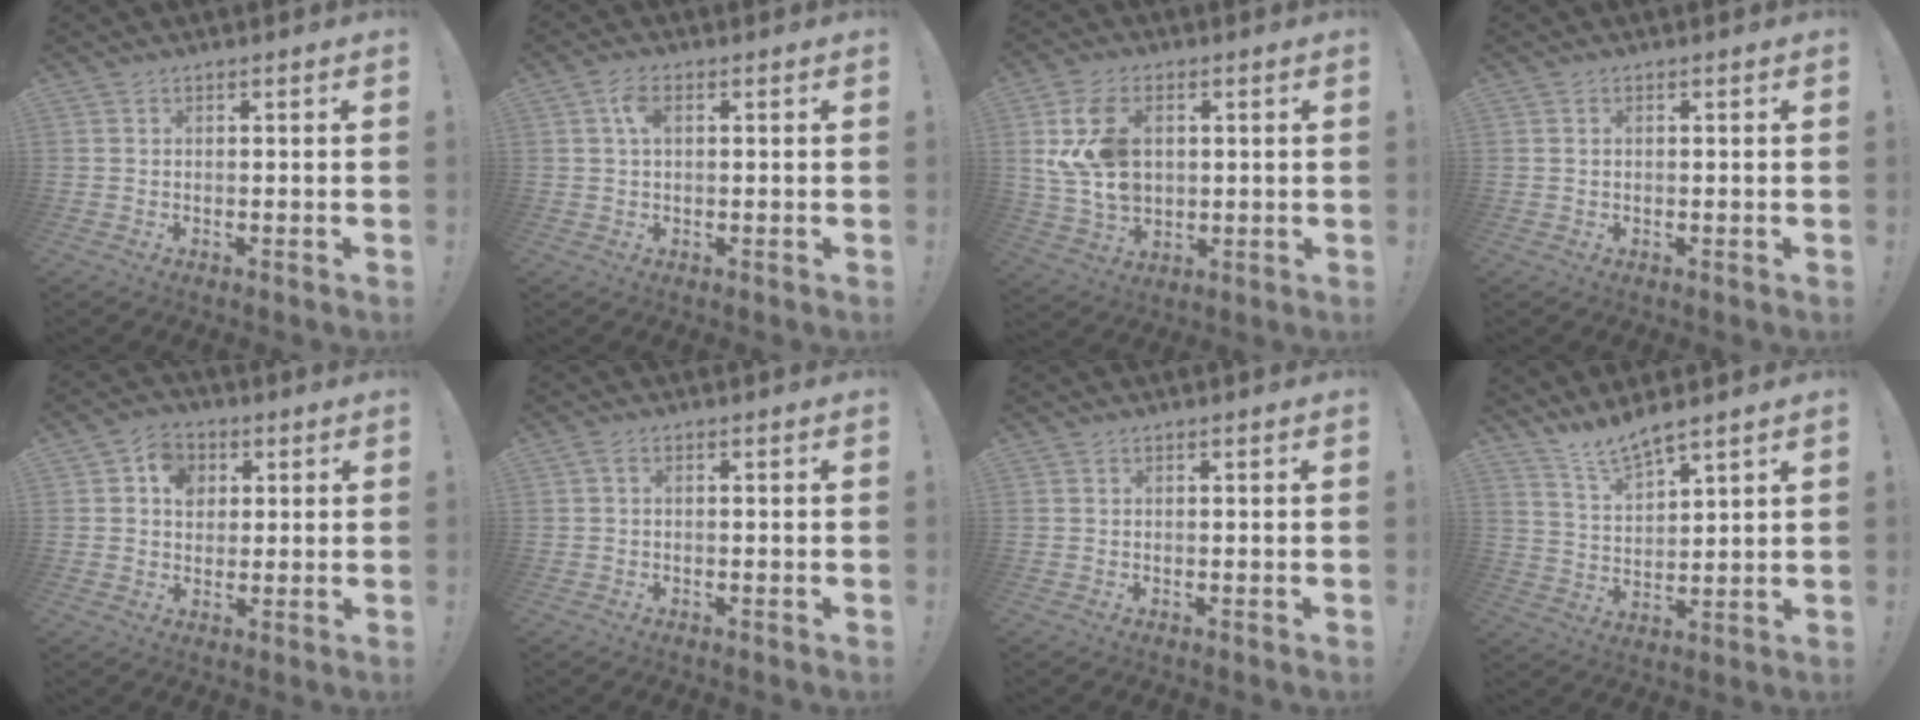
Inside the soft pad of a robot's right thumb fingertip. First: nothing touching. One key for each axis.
{"total": 4.3, "fx": 1.1, "fy": 2.3, "fz": 3.5, "tx": -0.058, "ty": 0.003, "tz": 0.015}
{"total": 14.4, "fx": 3.0, "fy": 10.0, "fz": 9.8, "tx": -0.190, "ty": 0.000, "tz": 0.059}
{"total": 0.6, "fx": 0.4, "fy": 0.4, "fz": 0.4, "tx": -0.013, "ty": 0.004, "tz": 0.008}
{"total": 7.3, "fx": 1.9, "fy": 6.2, "fz": 3.3, "tx": -0.040, "ty": -0.002, "tz": 0.034}
{"total": 0.9, "fx": 0.0, "fy": 0.4, "fz": 0.8, "tx": -0.014, "ty": 0.003, "tz": -0.001}
{"total": 0.0}
{"total": 7.6, "fx": 6.9, "fy": 0.8, "fz": 3.0, "tx": -0.066, "ty": -0.042, "tz": 0.127}